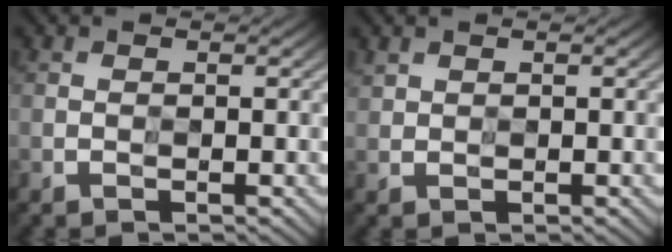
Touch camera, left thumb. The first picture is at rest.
{"total": 1.7, "force": [1.5, 0.9, 0.2], "torque": [-0.016, 0.001, 0.033]}